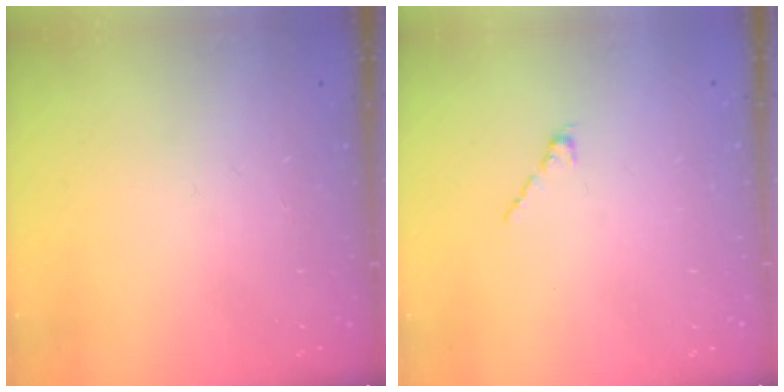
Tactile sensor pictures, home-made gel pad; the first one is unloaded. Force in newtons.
{"total": 2.1, "press": 2.0, "slide": 0.7}